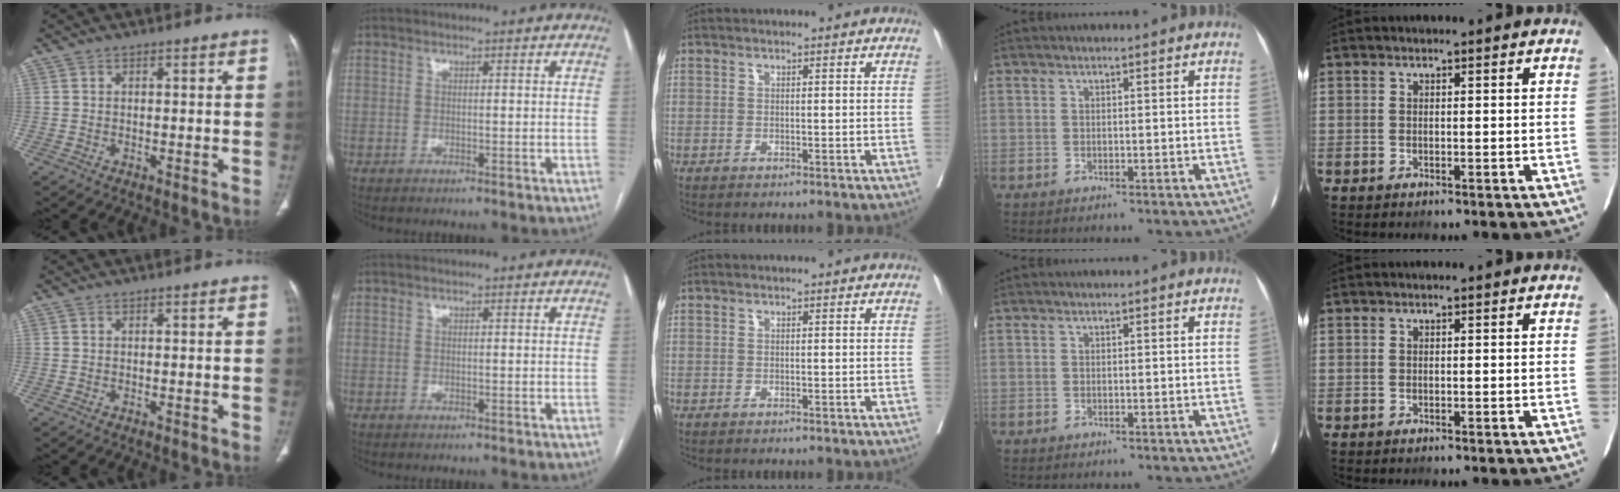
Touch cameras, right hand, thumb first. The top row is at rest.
{}